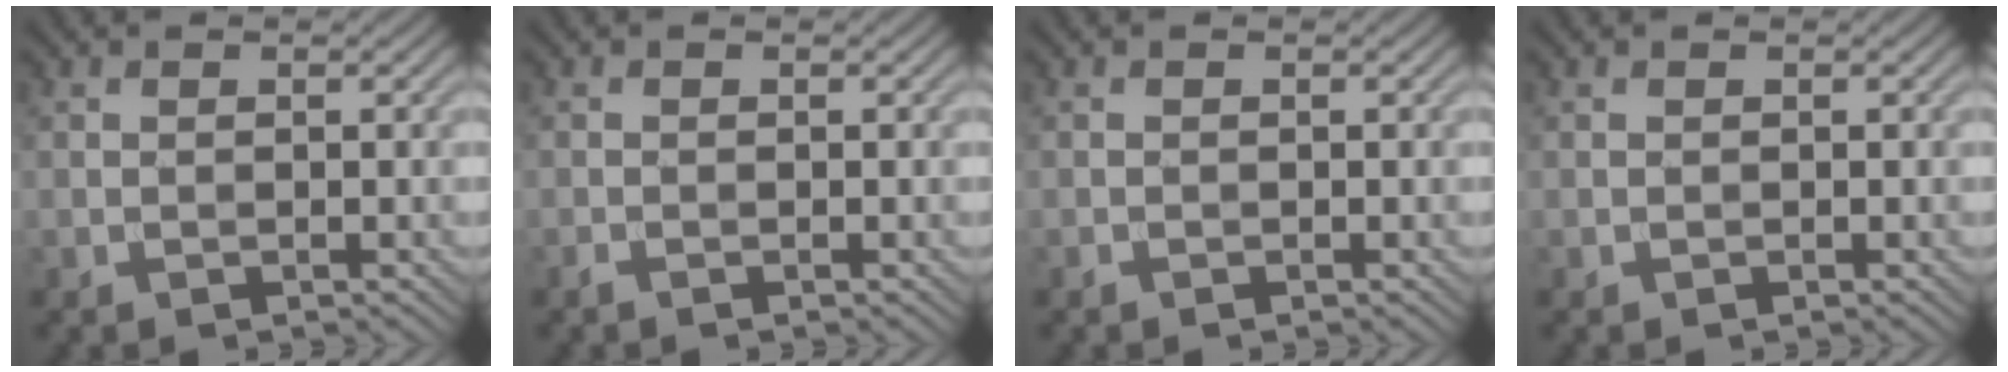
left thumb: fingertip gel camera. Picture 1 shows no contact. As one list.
[{"total": 0.5, "force": [-0.4, 0.0, 0.3], "torque": [-0.008, 0.000, -0.010]}, {"total": 0.0}, {"total": 0.0}]